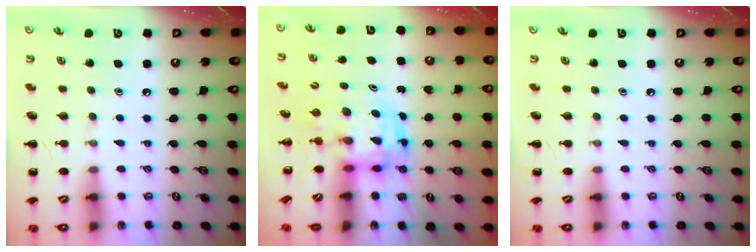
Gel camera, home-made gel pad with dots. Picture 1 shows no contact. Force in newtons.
{"total": 3.6, "press": 3.5, "slide": 0.7}
{"total": 0.0}